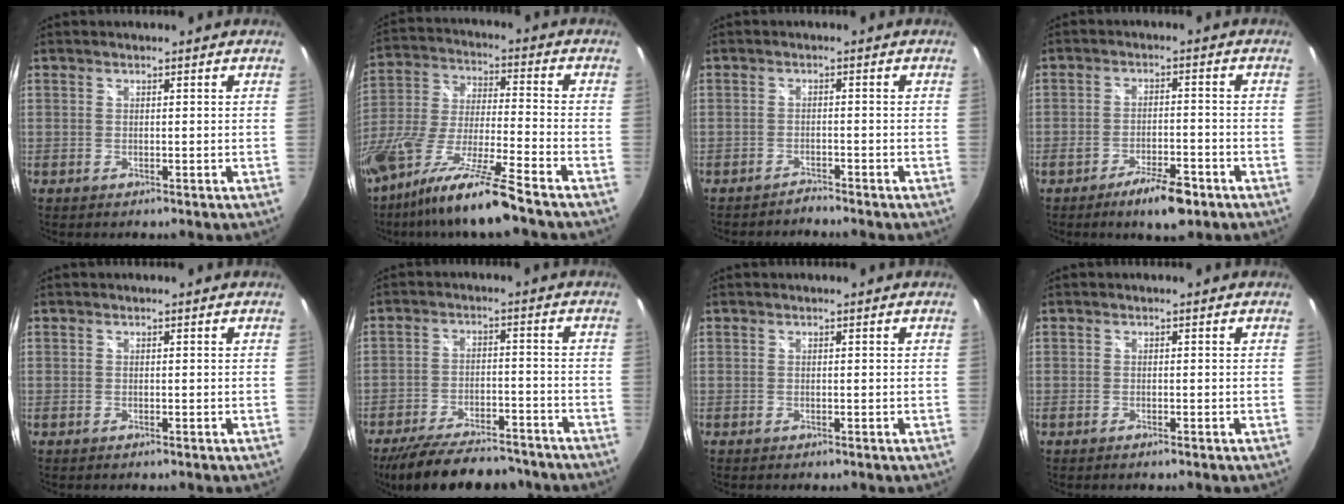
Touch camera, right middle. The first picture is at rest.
{"total": 18.8, "force": [-13.8, 0.7, 12.9], "torque": [-0.258, -0.045, -0.256]}
{"total": 1.8, "force": [-1.8, 0.0, 0.1], "torque": [-0.010, -0.001, -0.032]}
{"total": 7.6, "force": [-5.2, 2.2, 5.1], "torque": [-0.102, -0.008, -0.081]}
{"total": 0.0}
{"total": 19.2, "force": [-16.1, 6.0, 8.6], "torque": [-0.169, -0.011, -0.226]}
{"total": 0.0}
{"total": 0.7, "force": [-0.6, 0.1, 0.4], "torque": [-0.006, -0.002, -0.011]}